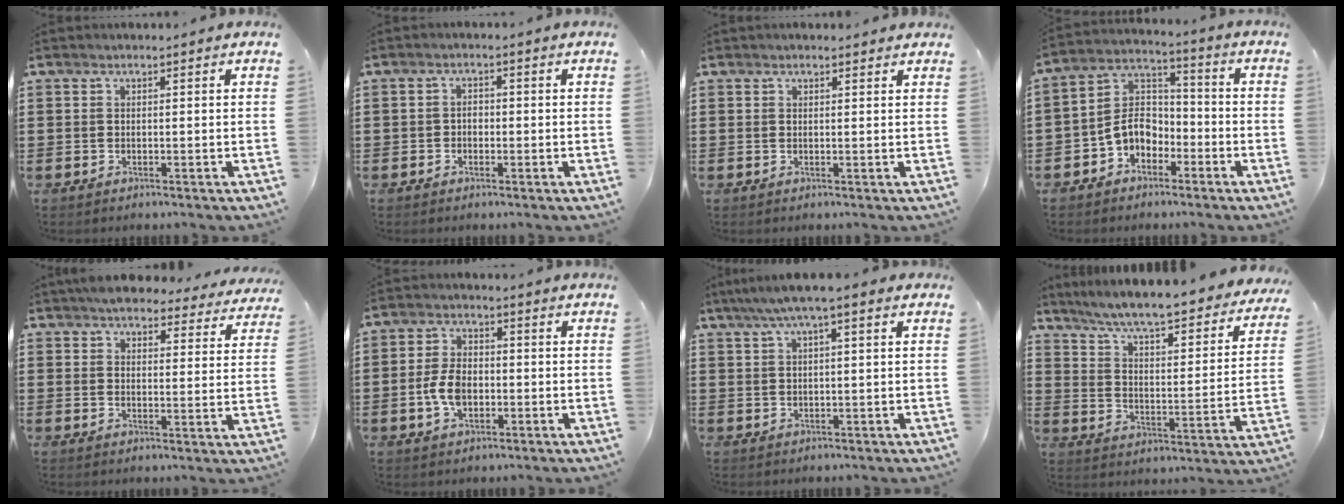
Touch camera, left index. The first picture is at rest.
{"total": 1.4, "force": [-0.6, 1.1, 0.6], "torque": [-0.016, 0.004, -0.015]}
{"total": 0.7, "force": [0.6, 0.2, 0.2], "torque": [-0.005, 0.002, 0.012]}
{"total": 6.5, "force": [-2.8, 4.9, 3.3], "torque": [-0.095, 0.000, -0.065]}
{"total": 5.0, "force": [4.7, 1.3, 1.2], "torque": [-0.033, -0.016, 0.085]}
{"total": 5.7, "force": [-1.3, 3.5, 4.4], "torque": [-0.106, 0.000, -0.030]}
{"total": 3.6, "force": [1.7, 0.4, 3.2], "torque": [-0.062, 0.006, 0.027]}
{"total": 6.3, "force": [5.7, -0.5, 2.5], "torque": [-0.074, -0.052, 0.090]}